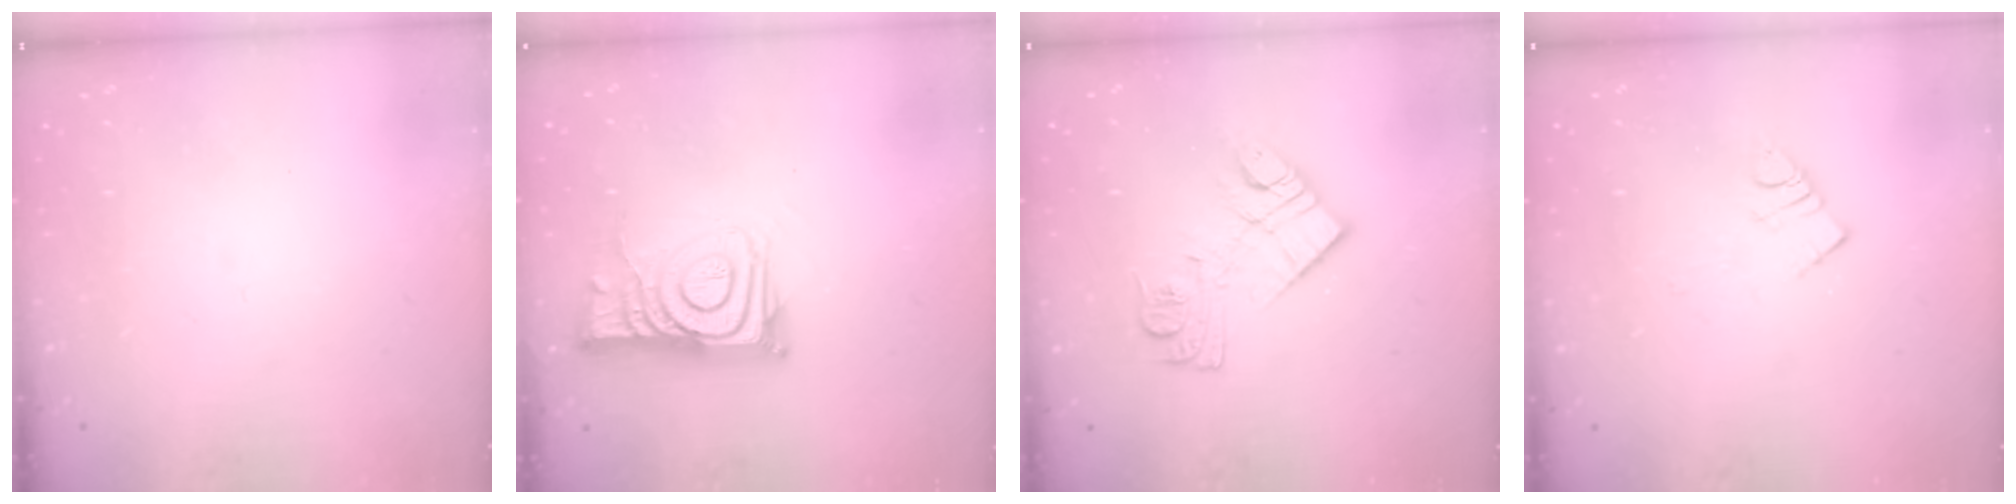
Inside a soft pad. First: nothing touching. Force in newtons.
{"total": 11.4, "press": 11.3, "slide": 0.9}
{"total": 11.8, "press": 11.8, "slide": 0.7}
{"total": 3.9, "press": 3.9, "slide": 0.5}